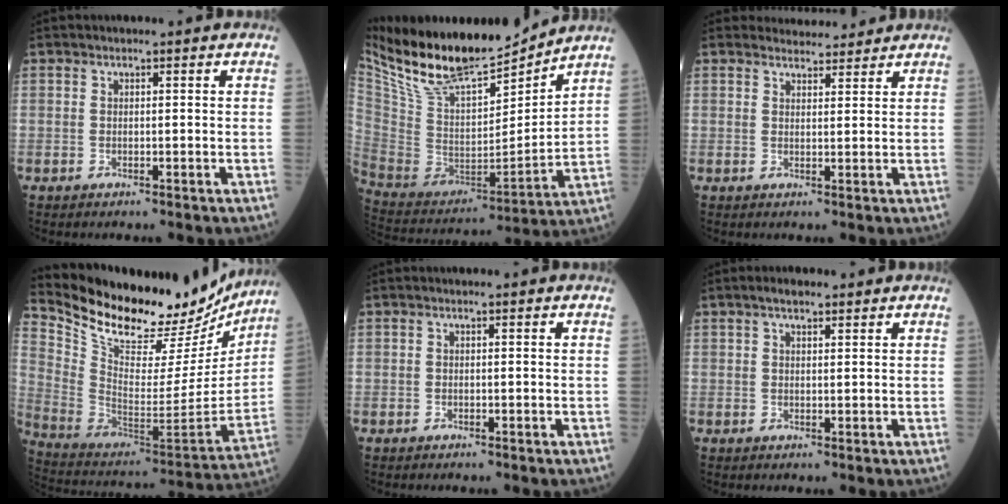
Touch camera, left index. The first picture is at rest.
{"total": 18.7, "force": [16.1, 3.9, 8.5], "torque": [-0.166, -0.015, 0.300]}
{"total": 4.4, "force": [4.2, 1.2, 0.0], "torque": [0.004, 0.008, 0.054]}
{"total": 27.7, "force": [24.3, 7.1, 11.2], "torque": [-0.200, -0.049, 0.362]}
{"total": 0.0}
{"total": 2.3, "force": [1.7, 0.8, 1.4], "torque": [-0.025, 0.008, 0.025]}